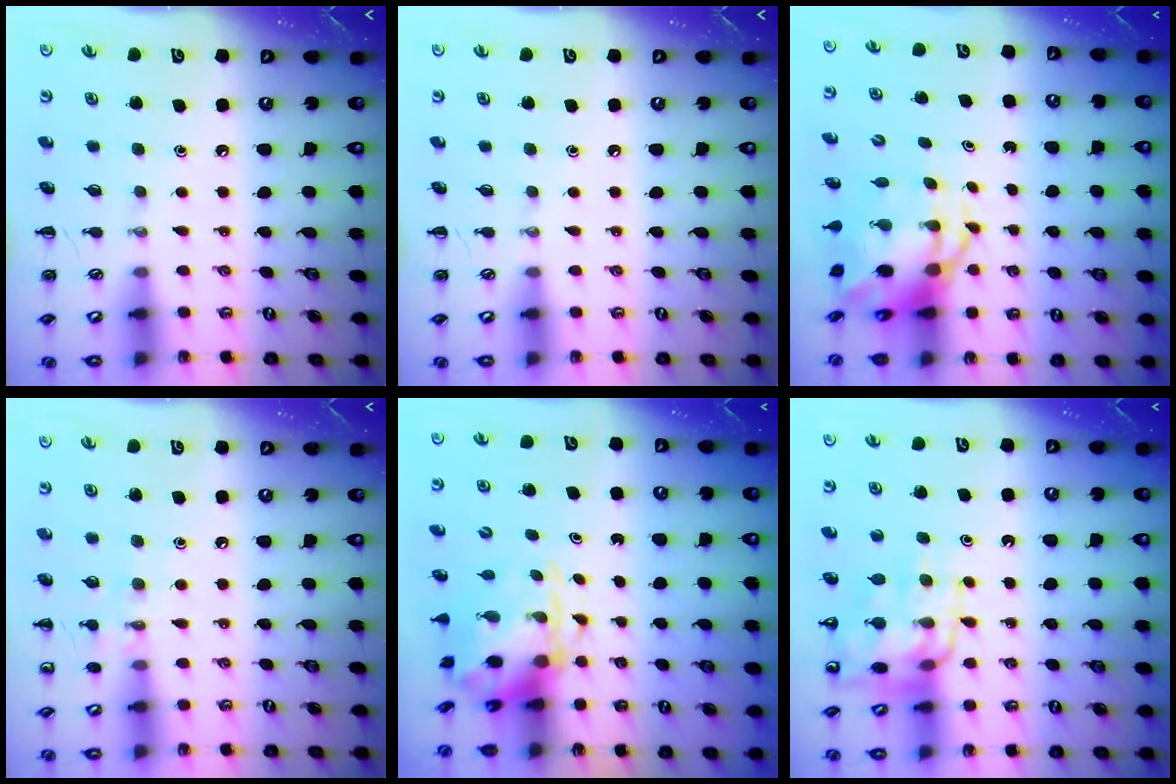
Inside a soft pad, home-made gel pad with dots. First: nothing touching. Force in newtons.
{"total": 0.0}
{"total": 6.4, "press": 6.2, "slide": 1.7}
{"total": 6.9, "press": 6.7, "slide": 1.7}
{"total": 4.4, "press": 4.2, "slide": 1.1}
{"total": 13.3, "press": 13.1, "slide": 2.7}